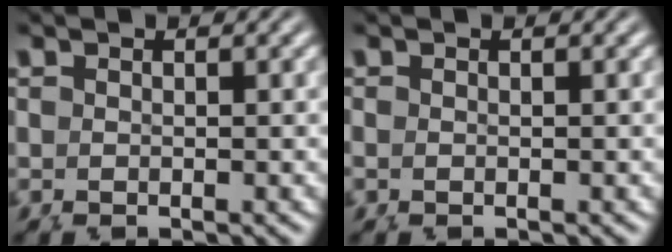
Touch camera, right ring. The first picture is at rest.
{"total": 0.0}